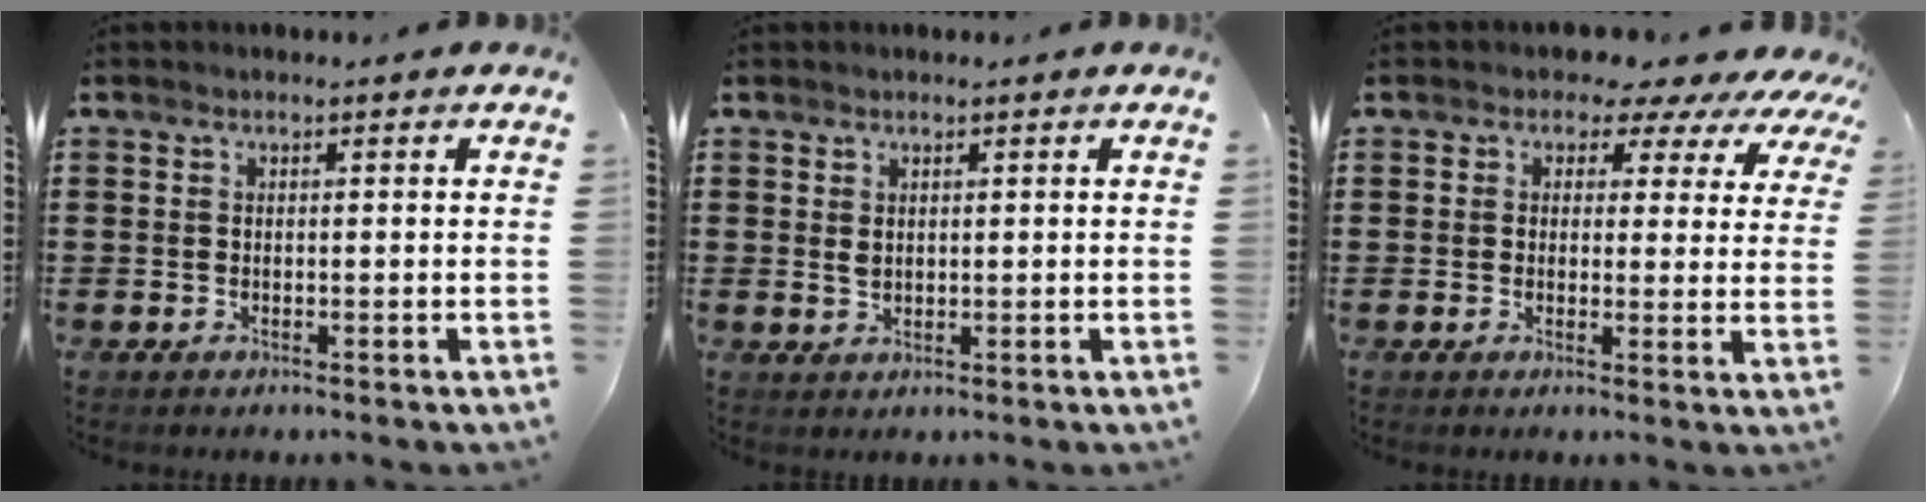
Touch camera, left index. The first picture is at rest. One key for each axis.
{"total": 1.5, "fx": 0.8, "fy": 0.9, "fz": 0.9, "tx": -0.021, "ty": 0.003, "tz": 0.014}
{"total": 4.1, "fx": 3.2, "fy": 2.4, "fz": 1.0, "tx": -0.025, "ty": -0.016, "tz": 0.051}